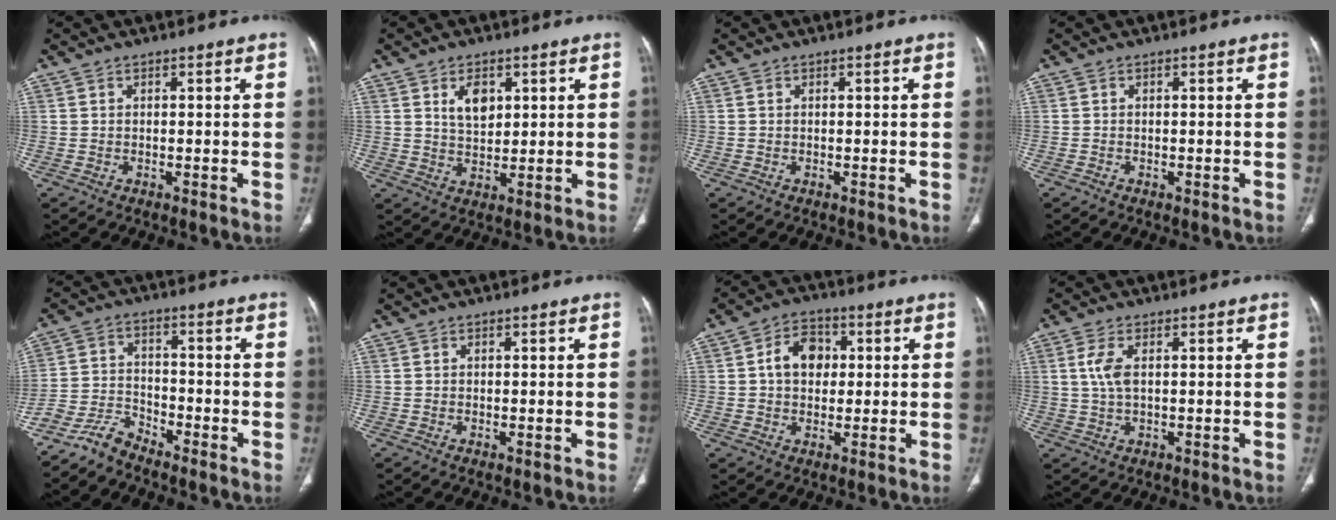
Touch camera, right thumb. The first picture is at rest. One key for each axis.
{"total": 5.5, "fx": 2.3, "fy": 3.3, "fz": 3.8, "tx": -0.048, "ty": -0.018, "tz": 0.044}
{"total": 0.0}
{"total": 0.0}
{"total": 5.6, "fx": -5.4, "fy": 1.3, "fz": 0.9, "tx": -0.024, "ty": 0.034, "tz": -0.113}
{"total": 0.0}
{"total": 7.7, "fx": 1.1, "fy": 5.8, "fz": 4.9, "tx": -0.056, "ty": 0.011, "tz": 0.014}
{"total": 4.3, "fx": 1.0, "fy": 2.0, "fz": 3.7, "tx": -0.092, "ty": 0.004, "tz": 0.022}